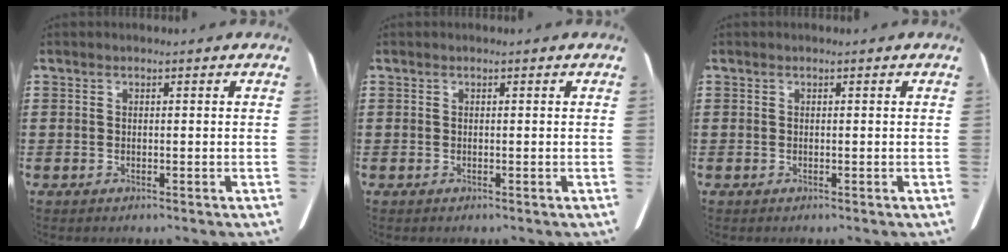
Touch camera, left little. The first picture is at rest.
{"total": 0.0}
{"total": 0.0}